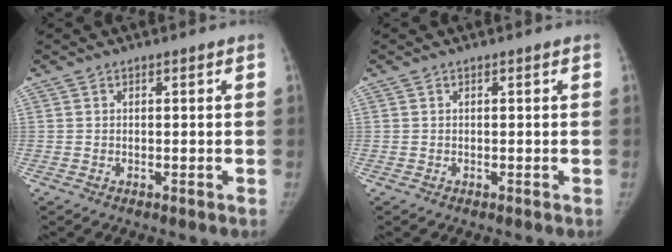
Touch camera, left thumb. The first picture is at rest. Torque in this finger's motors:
{"motor_torque": [0.04, 0.02, 0.14, -0.03, 0.01]}